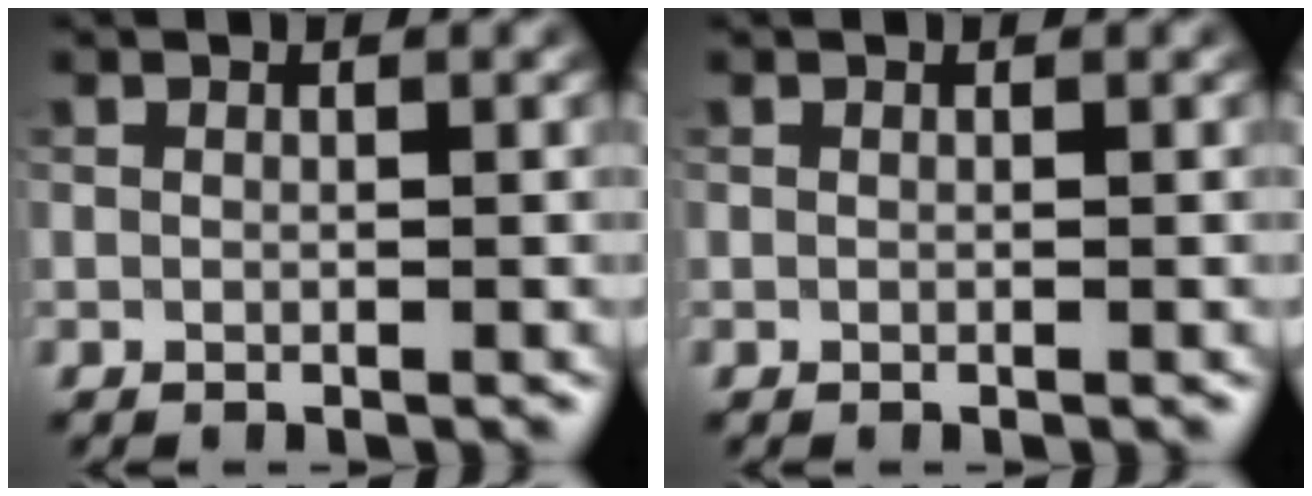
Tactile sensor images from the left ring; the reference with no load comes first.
{"total": 0.0}